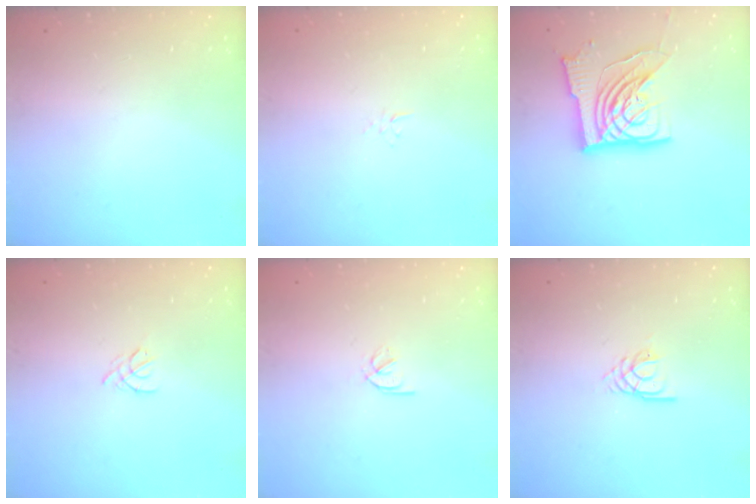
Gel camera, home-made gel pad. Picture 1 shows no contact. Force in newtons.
{"total": 2.6, "press": 2.6, "slide": 0.3}
{"total": 16.1, "press": 16.0, "slide": 1.8}
{"total": 2.0, "press": 1.9, "slide": 0.5}
{"total": 1.9, "press": 1.9, "slide": 0.3}
{"total": 2.8, "press": 2.8, "slide": 0.3}